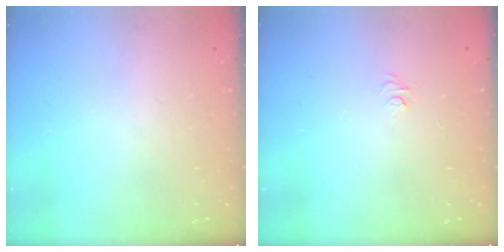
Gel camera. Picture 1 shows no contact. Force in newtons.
{"total": 4.0, "press": 4.0, "slide": 0.4}